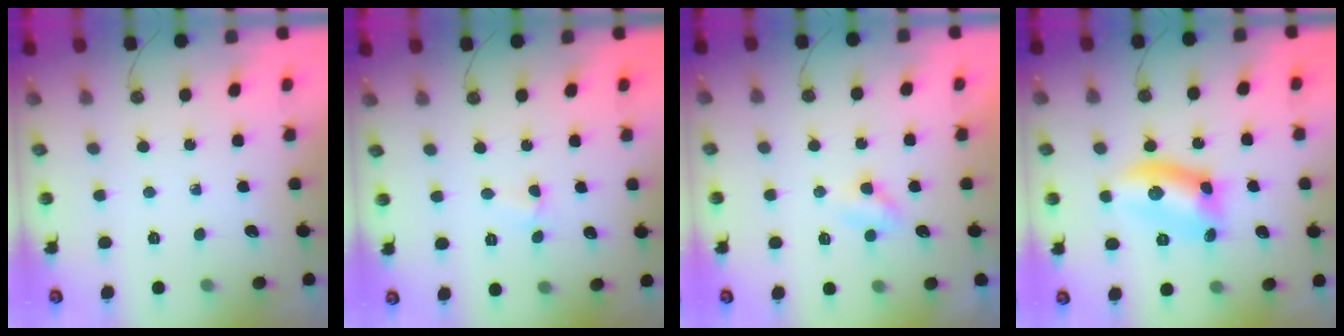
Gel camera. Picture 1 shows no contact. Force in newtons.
{"total": 2.4, "press": 2.4, "slide": 0.4}
{"total": 2.7, "press": 2.6, "slide": 0.4}
{"total": 10.9, "press": 10.9, "slide": 0.3}